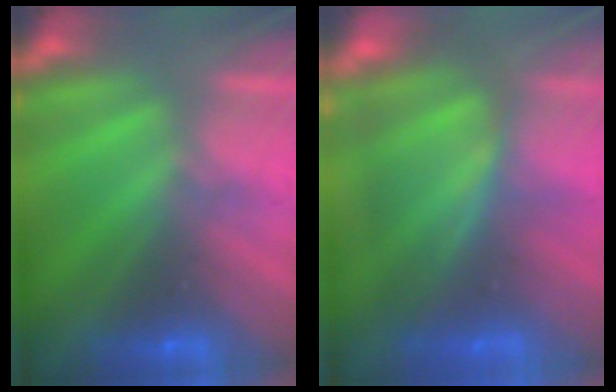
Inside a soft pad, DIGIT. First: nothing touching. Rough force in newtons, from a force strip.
{"total": 5.0}